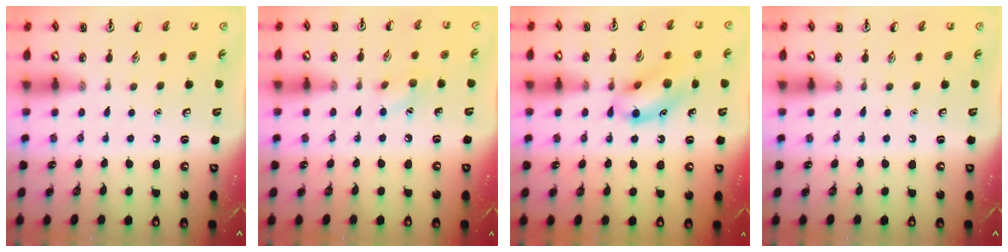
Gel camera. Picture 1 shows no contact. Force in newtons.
{"total": 7.5, "press": 7.3, "slide": 1.9}
{"total": 13.4, "press": 13.1, "slide": 2.8}
{"total": 0.0}